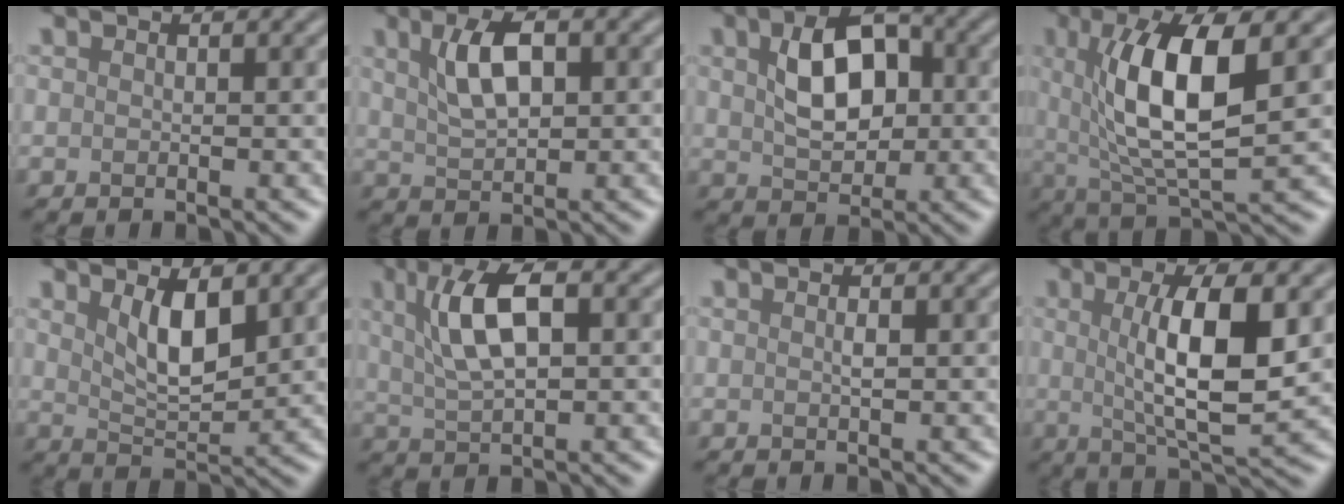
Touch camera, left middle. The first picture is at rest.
{"total": 4.4, "force": [1.4, 1.9, 3.7], "torque": [-0.071, 0.008, 0.026]}
{"total": 6.5, "force": [1.1, 4.1, 4.9], "torque": [-0.088, 0.005, 0.016]}
{"total": 9.3, "force": [1.7, 2.9, 8.7], "torque": [-0.155, -0.007, 0.035]}
{"total": 4.3, "force": [1.8, 1.7, 3.5], "torque": [-0.070, -0.008, 0.035]}
{"total": 5.9, "force": [1.5, 2.2, 5.3], "torque": [-0.099, 0.009, 0.025]}
{"total": 0.6, "force": [0.1, 0.1, 0.6], "torque": [-0.012, 0.001, 0.001]}
{"total": 7.9, "force": [1.0, 2.1, 7.5], "torque": [-0.121, -0.006, 0.020]}